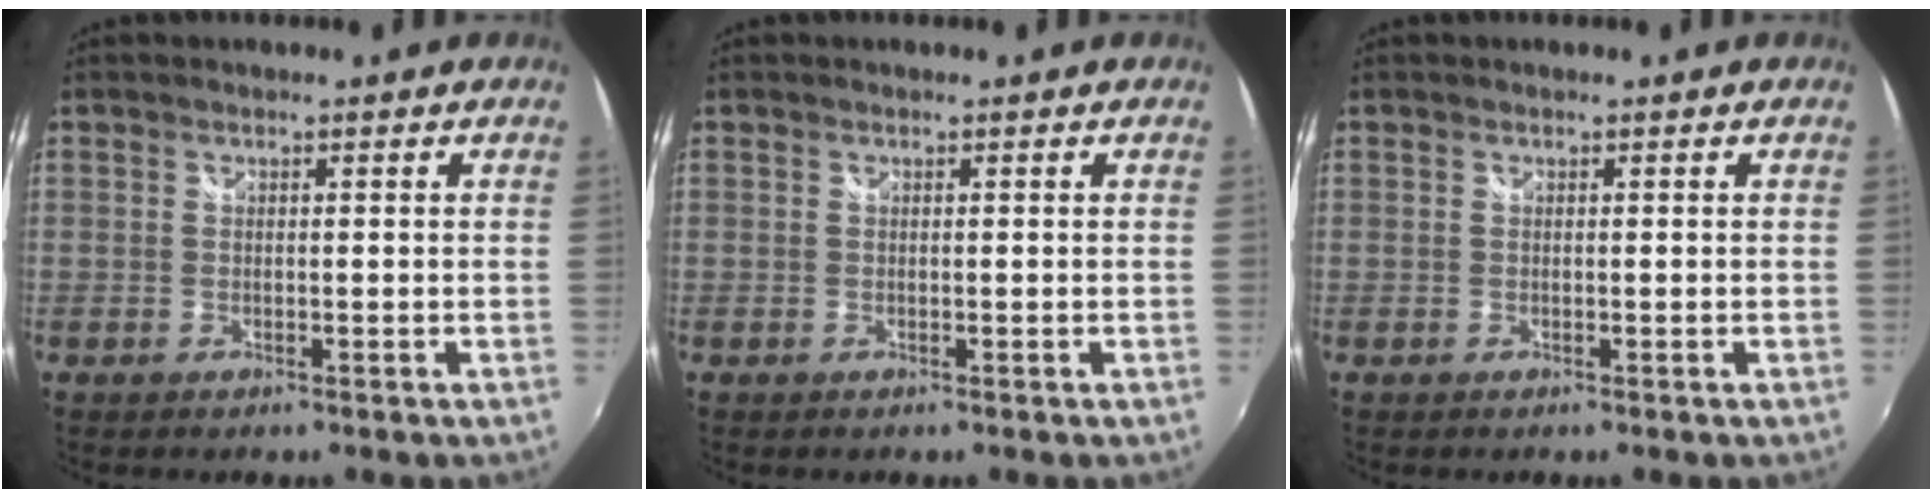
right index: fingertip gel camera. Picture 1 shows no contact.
{"total": 0.0}
{"total": 0.0}